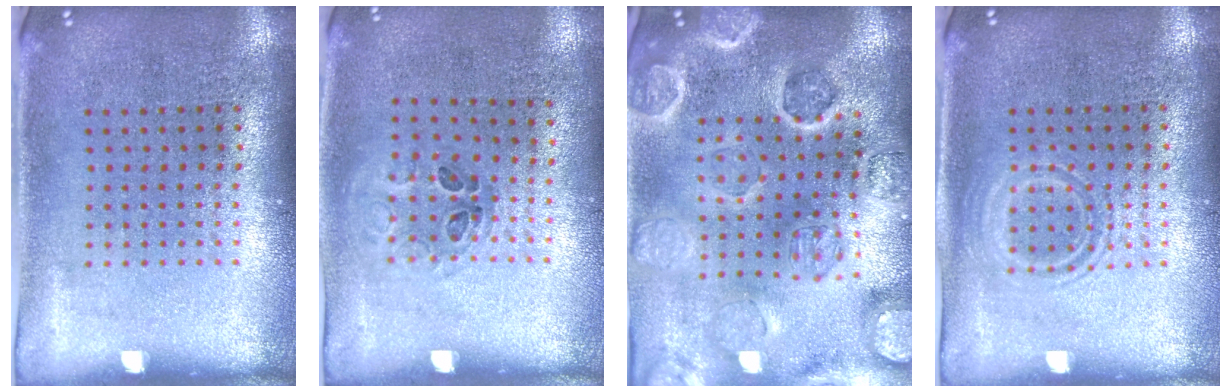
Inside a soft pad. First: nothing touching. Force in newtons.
{"total": 0.9, "press": 0.6, "slide": 0.7}
{"total": 3.1, "press": 3.1, "slide": 0.5}
{"total": 1.1, "press": 1.0, "slide": 0.5}